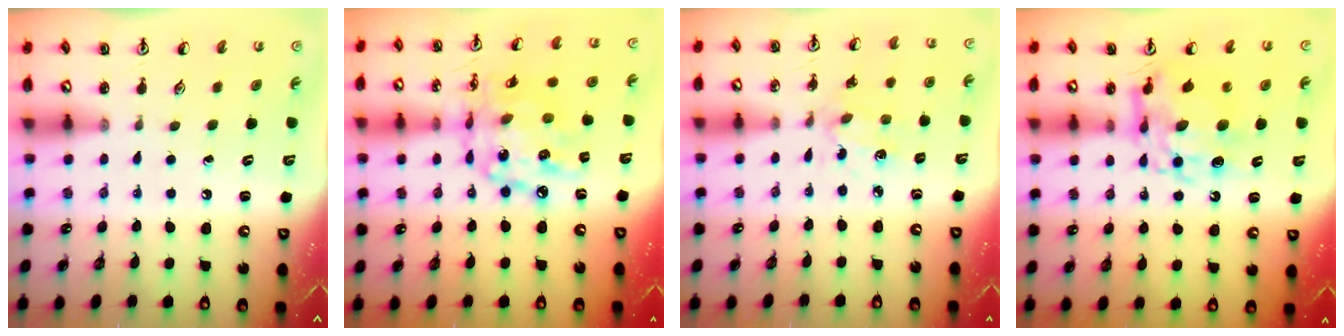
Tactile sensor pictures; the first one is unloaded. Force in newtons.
{"total": 15.3, "press": 15.3, "slide": 1.1}
{"total": 2.5, "press": 2.4, "slide": 0.7}
{"total": 12.1, "press": 12.1, "slide": 1.1}